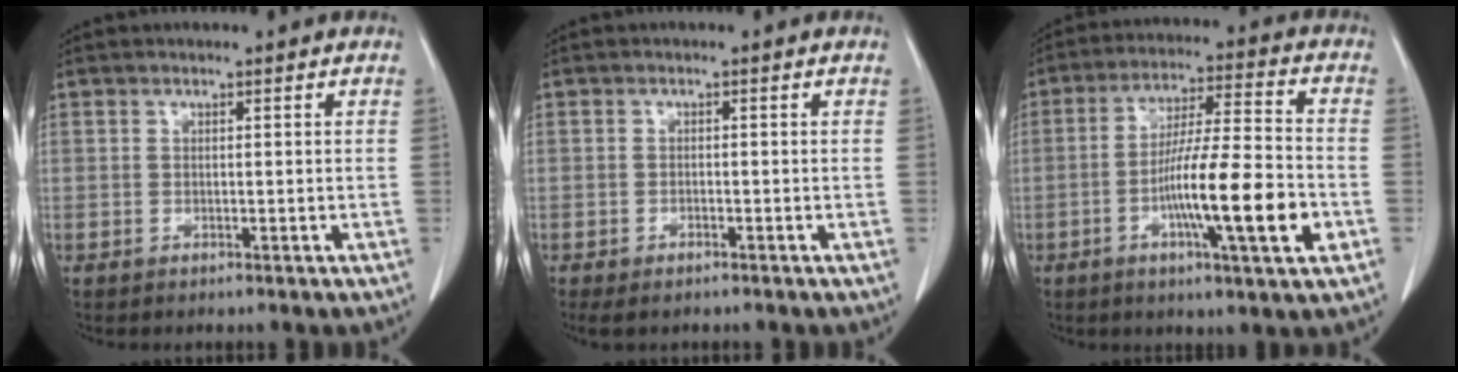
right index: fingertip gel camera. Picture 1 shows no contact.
{"total": 2.2, "force": [-1.7, 0.8, 1.2], "torque": [-0.021, -0.003, -0.022]}
{"total": 14.8, "force": [-4.3, 0.6, 14.1], "torque": [-0.242, -0.006, -0.074]}